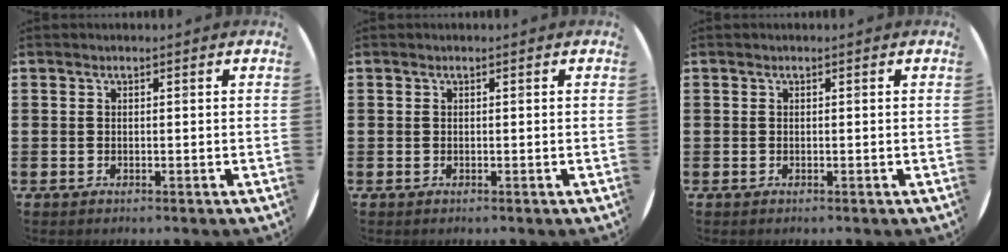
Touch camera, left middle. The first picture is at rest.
{"total": 0.0}
{"total": 0.0}